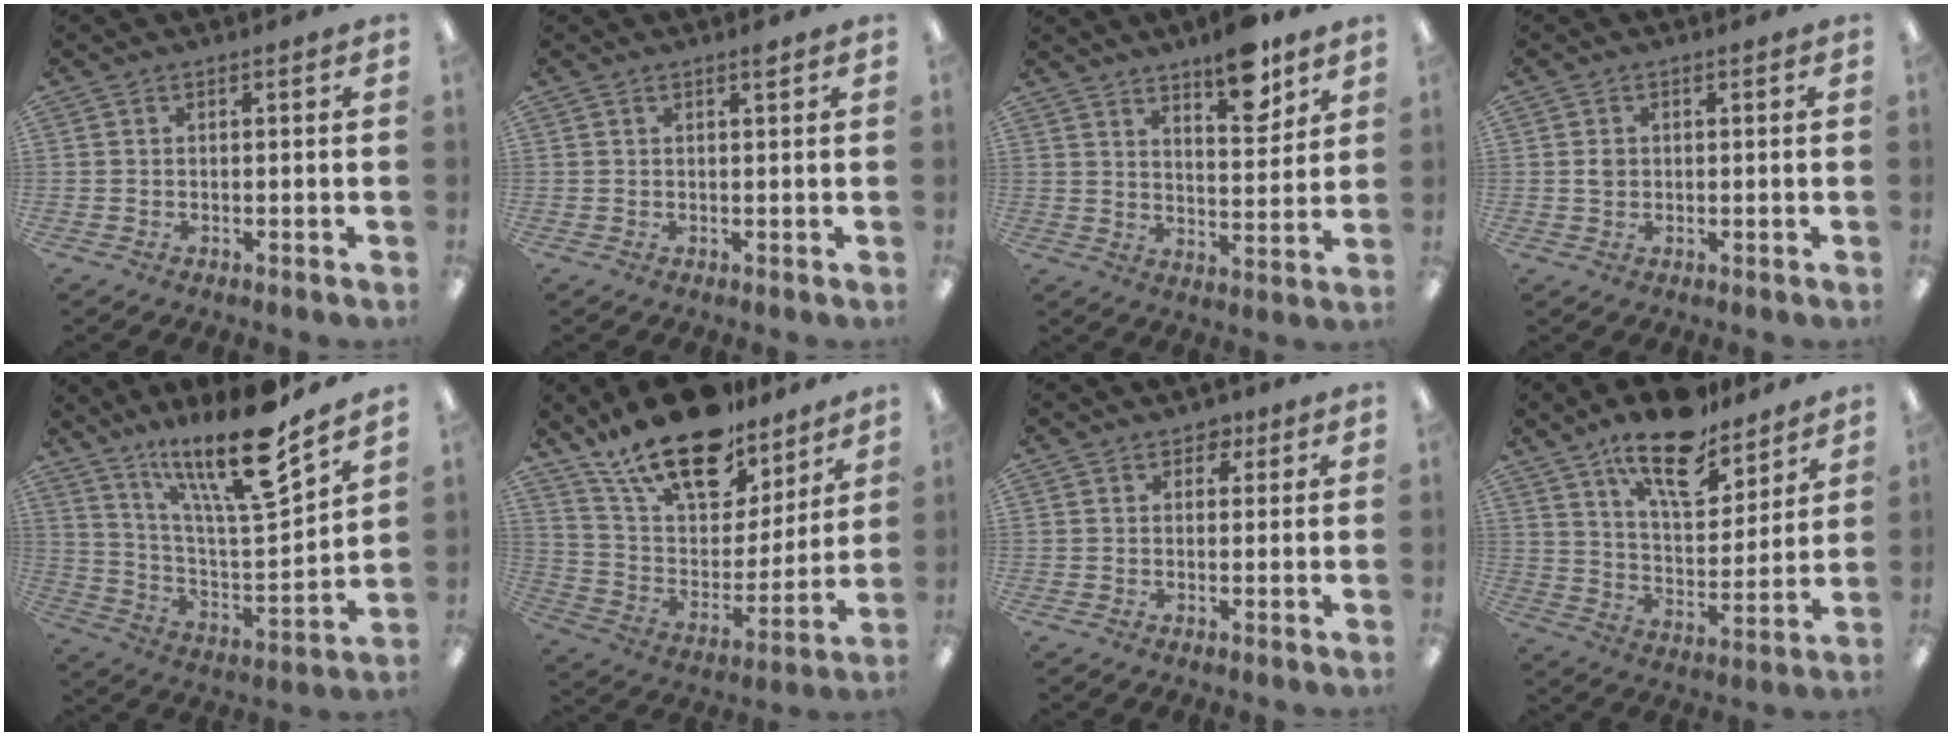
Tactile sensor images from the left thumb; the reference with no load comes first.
{"total": 1.2, "force": [0.9, 0.1, 0.7], "torque": [-0.007, -0.003, 0.014]}
{"total": 11.2, "force": [8.3, 3.7, 6.6], "torque": [-0.076, -0.051, 0.136]}
{"total": 1.8, "force": [0.2, 1.5, 0.8], "torque": [-0.009, 0.002, 0.001]}
{"total": 21.0, "force": [14.9, 4.7, 14.0], "torque": [-0.241, -0.096, 0.245]}
{"total": 20.8, "force": [15.8, 9.0, 10.1], "torque": [-0.191, -0.102, 0.284]}
{"total": 2.9, "force": [1.6, 2.2, 1.0], "torque": [0.002, -0.004, 0.026]}
{"total": 17.3, "force": [13.0, 6.8, 9.2], "torque": [-0.152, -0.073, 0.222]}